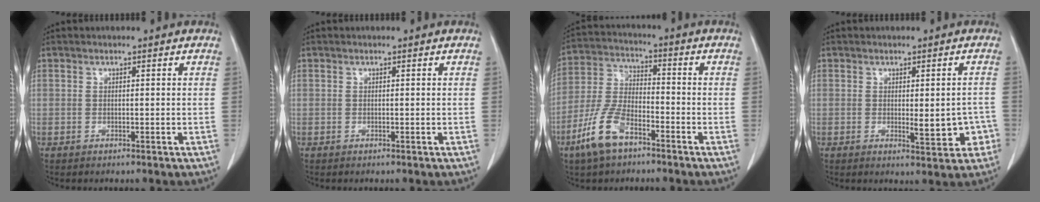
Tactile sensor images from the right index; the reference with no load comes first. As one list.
[{"total": 0.0}, {"total": 9.7, "force": [-5.9, 4.0, 6.6], "torque": [-0.157, -0.001, -0.118]}, {"total": 5.4, "force": [-1.2, 1.9, 4.9], "torque": [-0.054, -0.004, -0.010]}]